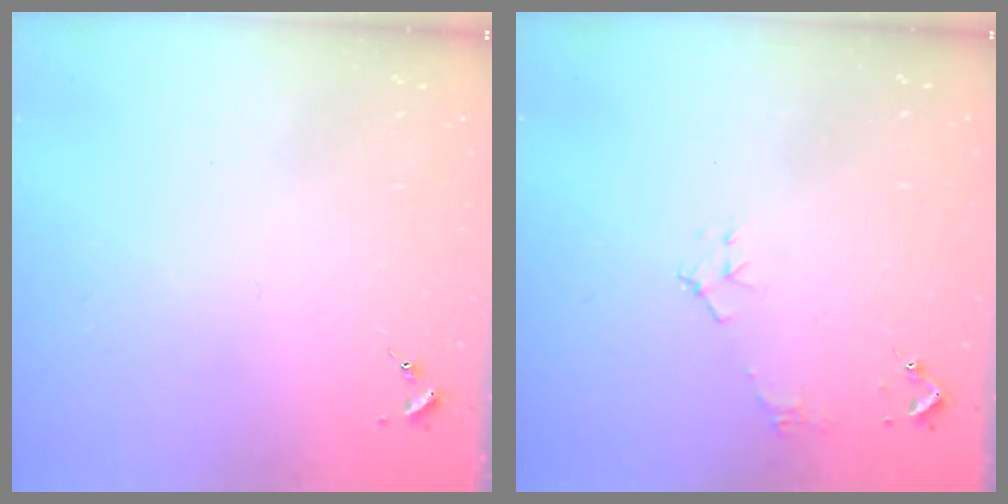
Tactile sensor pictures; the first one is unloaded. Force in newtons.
{"total": 5.3, "press": 5.3, "slide": 0.7}